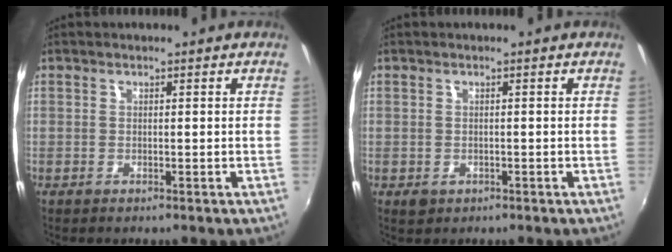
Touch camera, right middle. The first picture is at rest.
{"total": 1.8, "force": [-0.7, 1.4, 0.8], "torque": [-0.014, -0.004, -0.010]}